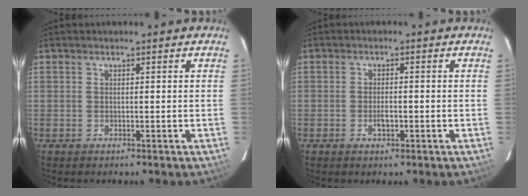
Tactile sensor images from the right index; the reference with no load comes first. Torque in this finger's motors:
{"motor_torque": [-0.06, 0.06, -0.06, -0.01]}